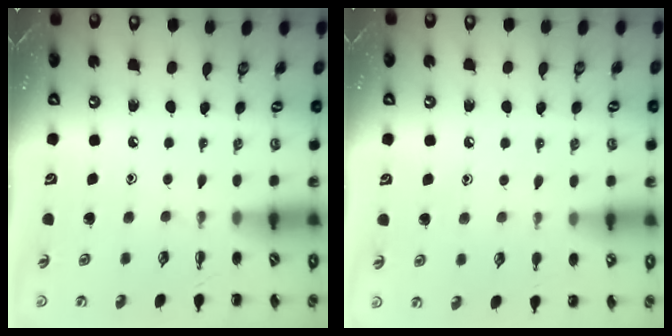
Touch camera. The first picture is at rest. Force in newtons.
{"total": 6.3, "press": 6.0, "slide": 1.8}